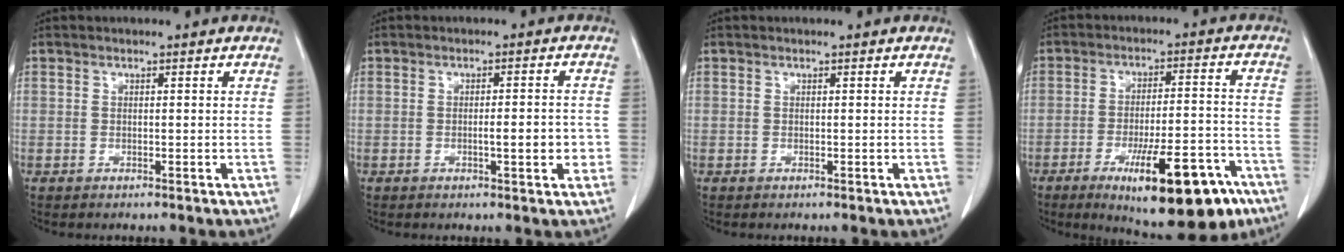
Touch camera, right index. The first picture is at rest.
{"total": 4.1, "force": [-0.9, 0.9, 3.9], "torque": [-0.059, 0.001, -0.009]}
{"total": 0.0}
{"total": 16.7, "force": [-9.7, 3.8, 13.1], "torque": [-0.159, 0.001, -0.137]}